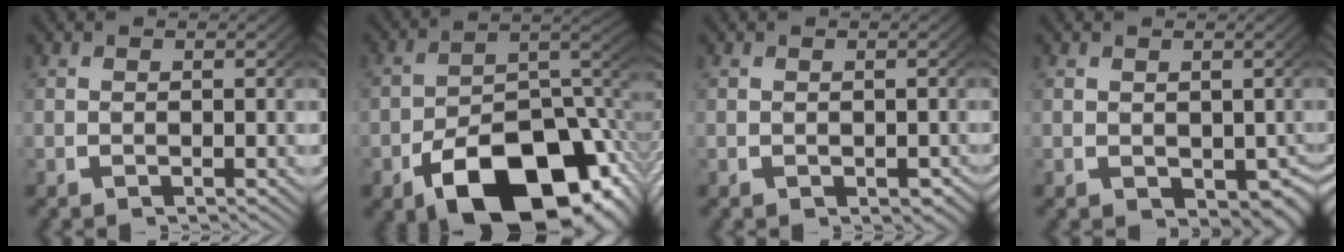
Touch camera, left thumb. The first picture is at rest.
{"total": 16.0, "force": [-6.5, 8.7, 11.7], "torque": [-0.181, -0.041, -0.073]}
{"total": 1.0, "force": [-0.3, 0.8, 0.5], "torque": [-0.008, -0.009, 0.002]}
{"total": 3.3, "force": [-0.3, 2.4, 2.2], "torque": [-0.026, -0.022, 0.017]}